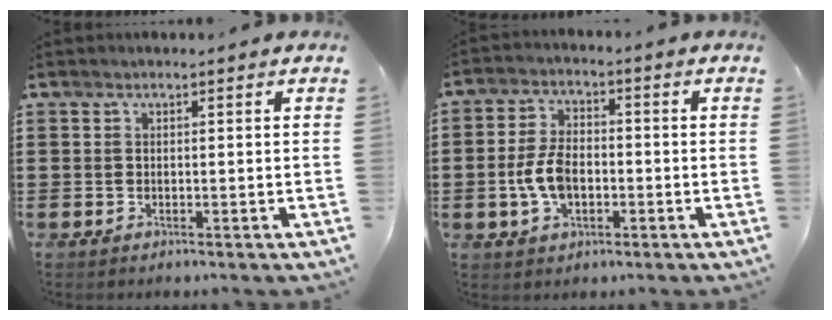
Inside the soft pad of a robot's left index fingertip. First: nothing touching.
{"total": 6.6, "force": [-1.4, 3.9, 5.2], "torque": [-0.125, 0.000, -0.032]}